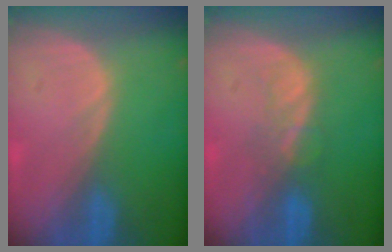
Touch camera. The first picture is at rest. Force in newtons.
{"total": 3.3, "press": 3.3, "slide": 0.5}